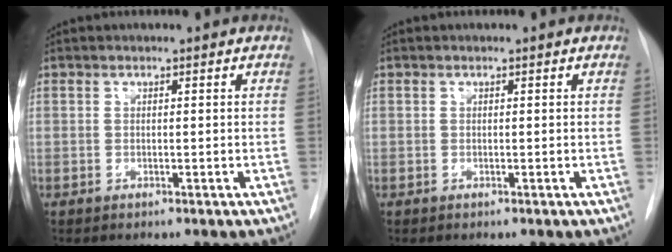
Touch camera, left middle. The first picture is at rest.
{"total": 0.0}